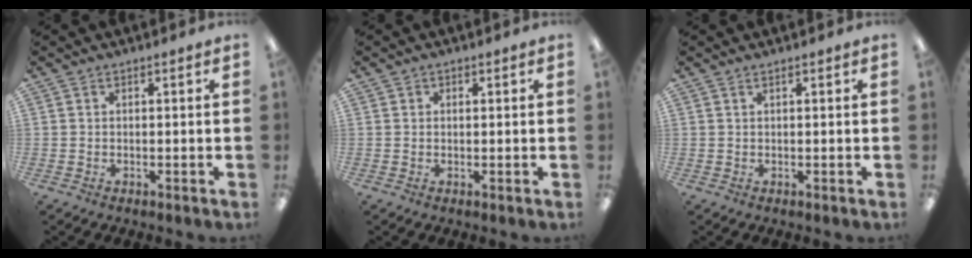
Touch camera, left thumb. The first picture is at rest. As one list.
[{"total": 0.7, "force": [0.3, 0.7, 0.0], "torque": [0.008, 0.001, 0.003]}, {"total": 0.6, "force": [0.5, 0.1, 0.3], "torque": [-0.007, 0.001, 0.008]}]